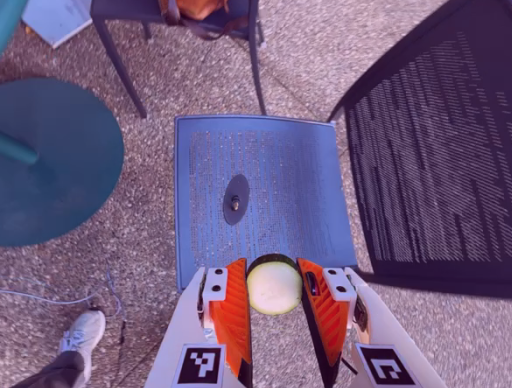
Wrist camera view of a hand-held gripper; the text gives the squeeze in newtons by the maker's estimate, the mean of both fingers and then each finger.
{"total": 11.5, "left": 11.2, "right": 11.8}